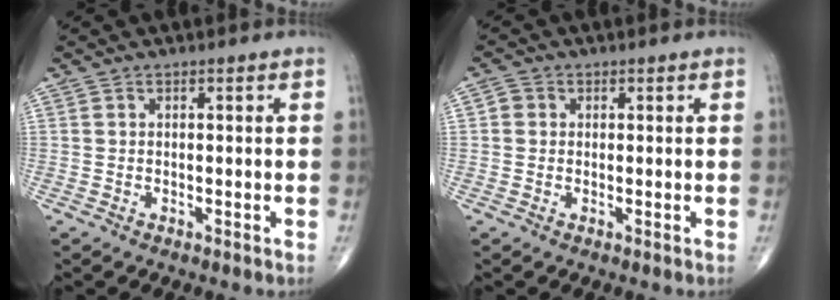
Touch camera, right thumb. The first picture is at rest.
{"total": 2.0, "force": [0.2, 1.8, 0.7], "torque": [-0.005, 0.004, 0.001]}